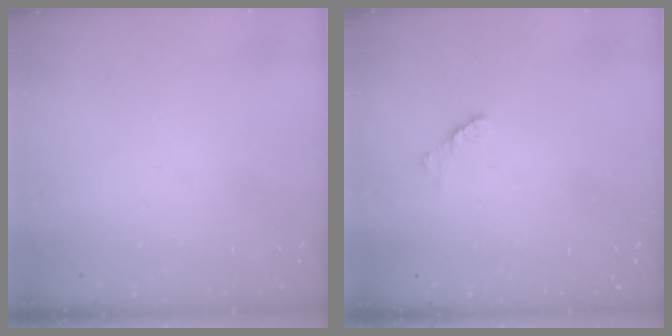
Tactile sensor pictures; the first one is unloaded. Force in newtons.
{"total": 1.7, "press": 1.6, "slide": 0.4}